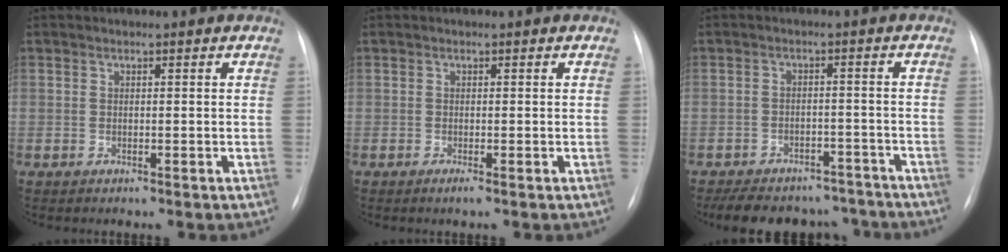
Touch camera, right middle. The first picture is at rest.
{"total": 0.7, "force": [-0.4, -0.1, 0.5], "torque": [-0.009, -0.002, -0.008]}
{"total": 14.6, "force": [-12.7, 6.1, 4.1], "torque": [-0.074, 0.015, -0.161]}